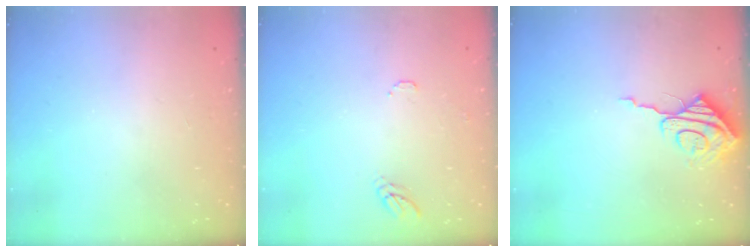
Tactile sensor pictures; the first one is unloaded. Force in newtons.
{"total": 6.9, "press": 6.9, "slide": 0.5}
{"total": 7.9, "press": 7.9, "slide": 0.5}